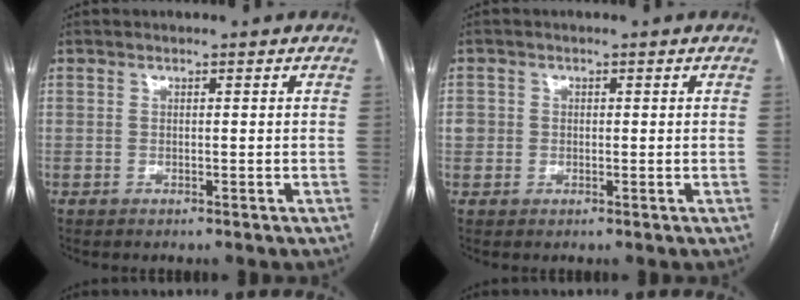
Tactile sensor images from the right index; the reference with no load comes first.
{"total": 2.8, "force": [0.0, 2.7, 0.8], "torque": [-0.017, 0.013, 0.005]}